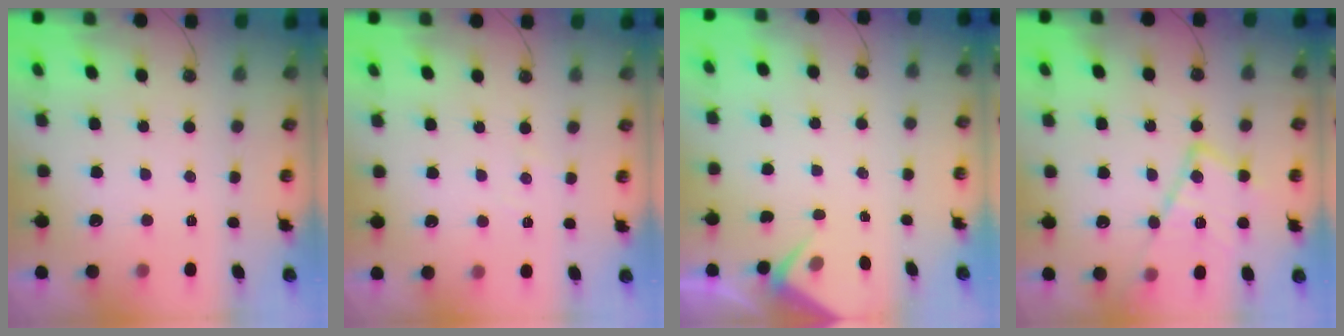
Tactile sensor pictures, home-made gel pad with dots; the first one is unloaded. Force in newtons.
{"total": 3.5, "press": 3.5, "slide": 0.3}
{"total": 3.2, "press": 3.2, "slide": 0.5}
{"total": 16.8, "press": 16.8, "slide": 0.5}